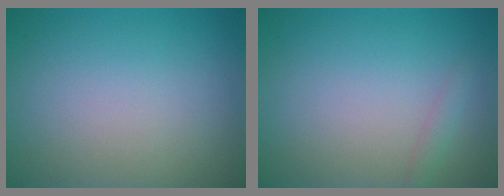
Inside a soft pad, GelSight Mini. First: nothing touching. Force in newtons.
{"total": 1.0, "press": 1.0, "slide": 0.0}